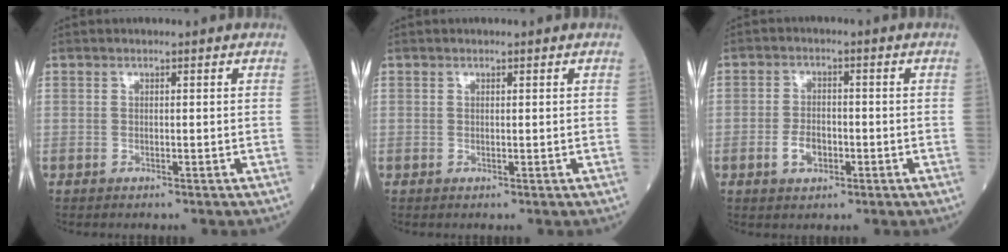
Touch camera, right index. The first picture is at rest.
{"total": 0.0}
{"total": 3.9, "force": [-1.5, 2.2, 2.8], "torque": [-0.054, 0.002, -0.026]}